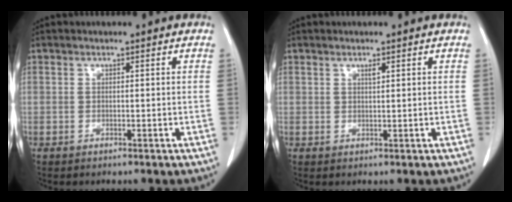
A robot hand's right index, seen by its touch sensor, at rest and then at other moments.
{"total": 0.6, "force": [0.4, 0.1, 0.5], "torque": [-0.012, -0.001, 0.007]}